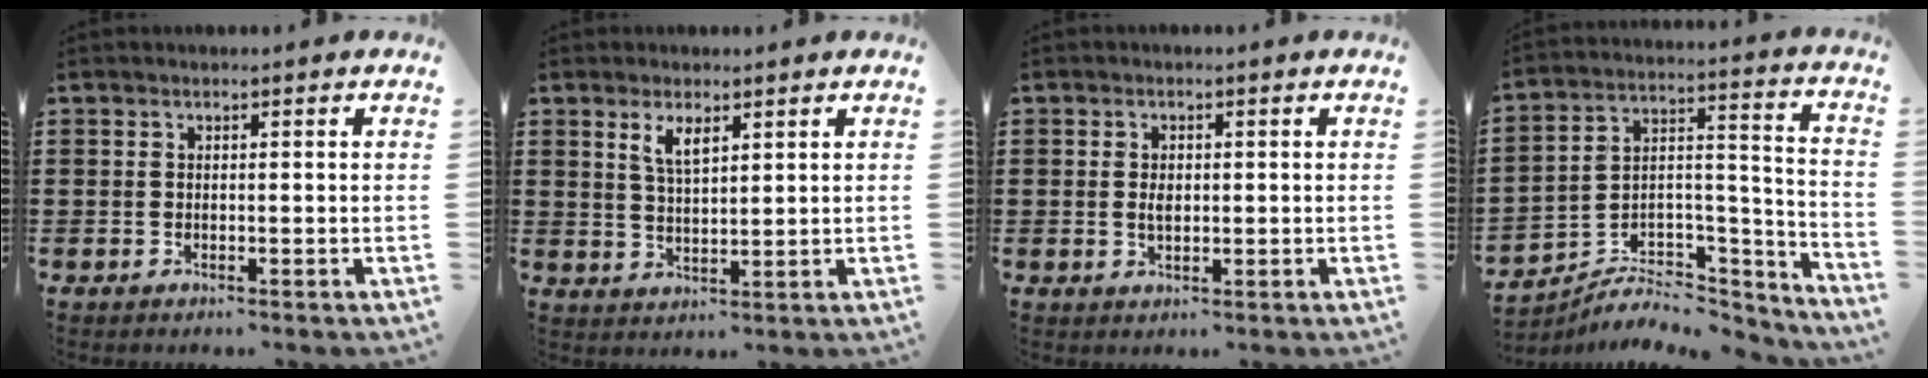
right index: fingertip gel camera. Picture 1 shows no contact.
{"total": 3.5, "force": [2.1, 1.3, 2.6], "torque": [-0.056, 0.004, 0.036]}
{"total": 2.1, "force": [0.1, 1.2, 1.8], "torque": [-0.037, 0.004, 0.002]}
{"total": 5.5, "force": [-4.4, 3.0, 1.6], "torque": [-0.027, 0.004, -0.083]}